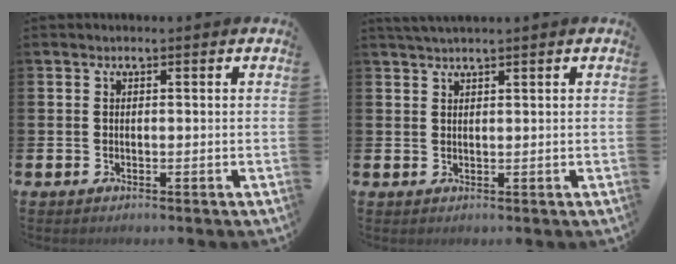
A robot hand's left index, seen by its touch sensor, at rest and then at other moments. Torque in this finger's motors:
{"motor_torque": [0.02, -0.15, 0.31, 0.11]}